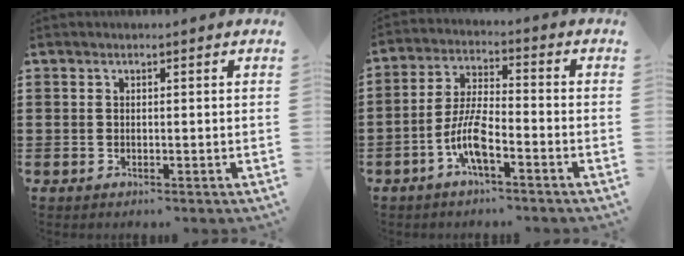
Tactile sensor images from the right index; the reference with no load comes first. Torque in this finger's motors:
{"motor_torque": [2.14, 0.00, 0.75, 0.15]}